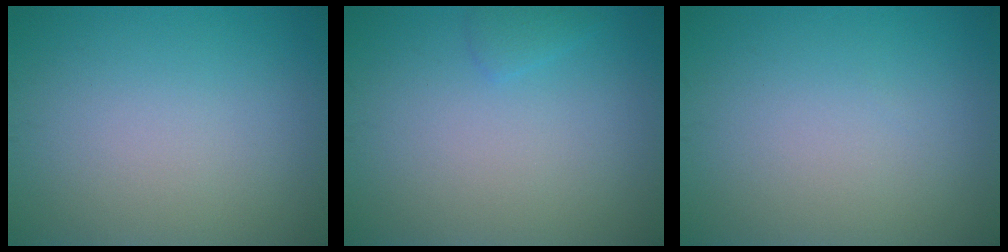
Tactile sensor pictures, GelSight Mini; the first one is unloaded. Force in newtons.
{"total": 0.9, "press": 0.9, "slide": 0.1}
{"total": 0.0}